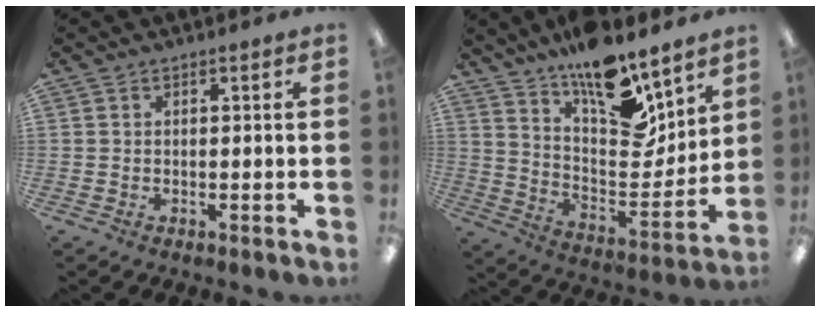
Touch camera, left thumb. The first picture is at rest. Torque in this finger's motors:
{"motor_torque": [3.00, 1.77, 1.69, -1.08, 0.13]}